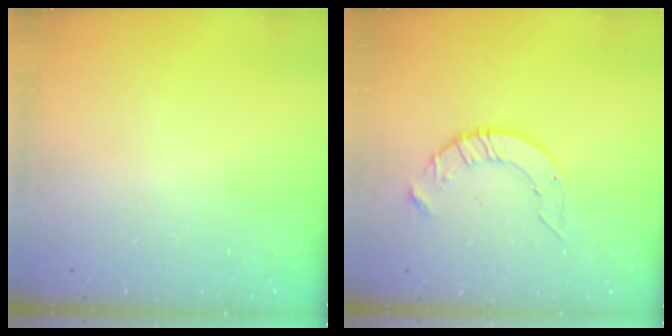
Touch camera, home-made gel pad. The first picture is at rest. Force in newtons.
{"total": 7.0, "press": 7.0, "slide": 0.4}